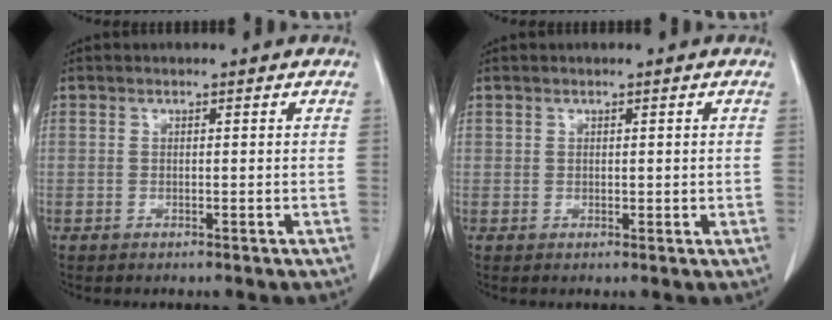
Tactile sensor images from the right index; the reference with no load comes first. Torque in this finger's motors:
{"motor_torque": [-0.15, 0.14, -0.04, 0.00]}